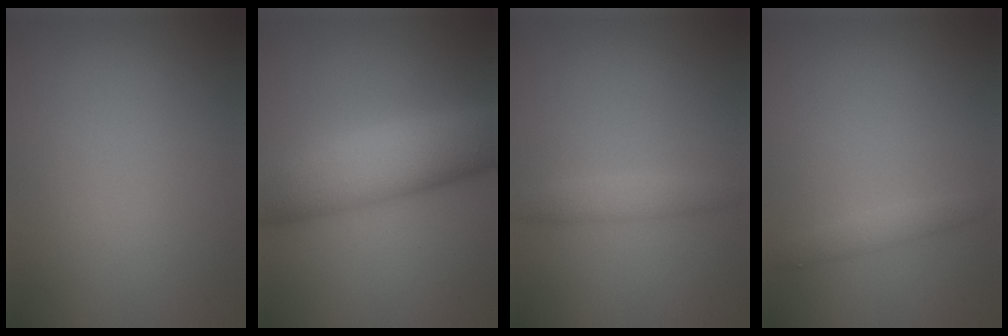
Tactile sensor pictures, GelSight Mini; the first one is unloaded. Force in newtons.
{"total": 10.0, "press": 10.0, "slide": 0.3}
{"total": 1.9, "press": 1.9, "slide": 0.1}
{"total": 1.4, "press": 1.4, "slide": 0.1}